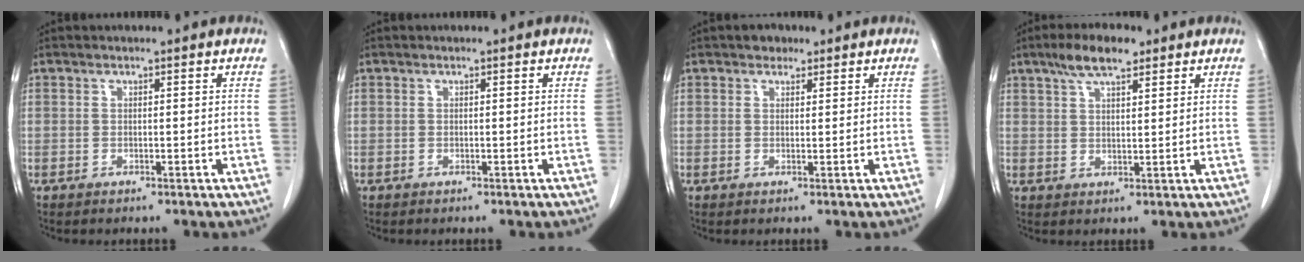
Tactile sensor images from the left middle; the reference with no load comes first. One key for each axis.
{"total": 0.0}
{"total": 2.0, "fx": 1.4, "fy": 1.2, "fz": 0.6, "tx": -0.011, "ty": 0.005, "tz": 0.020}
{"total": 6.3, "fx": 4.4, "fy": 1.9, "fz": 4.2, "tx": -0.083, "ty": 0.012, "tz": 0.079}